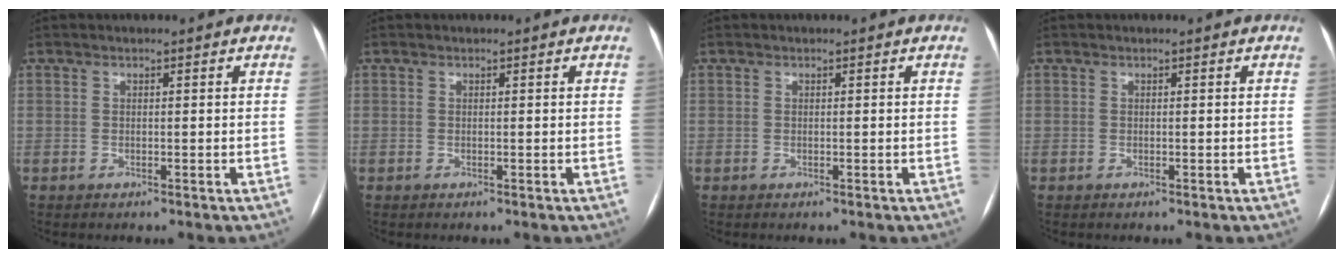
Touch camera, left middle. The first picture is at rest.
{"total": 0.0}
{"total": 0.0}
{"total": 0.0}